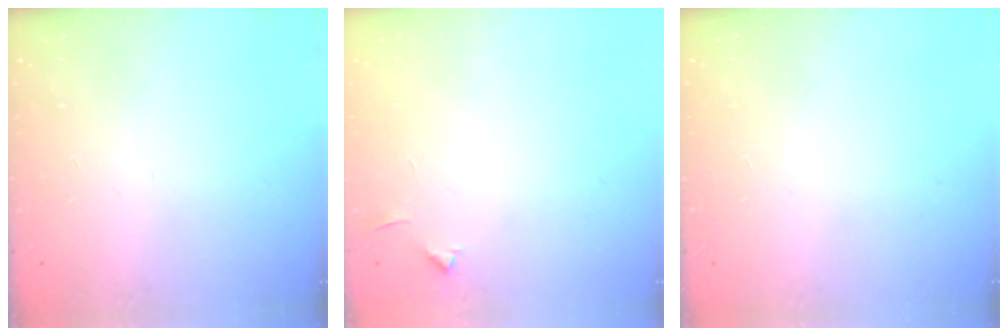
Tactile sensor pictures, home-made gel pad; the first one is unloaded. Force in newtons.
{"total": 4.0, "press": 3.9, "slide": 0.5}
{"total": 0.0}